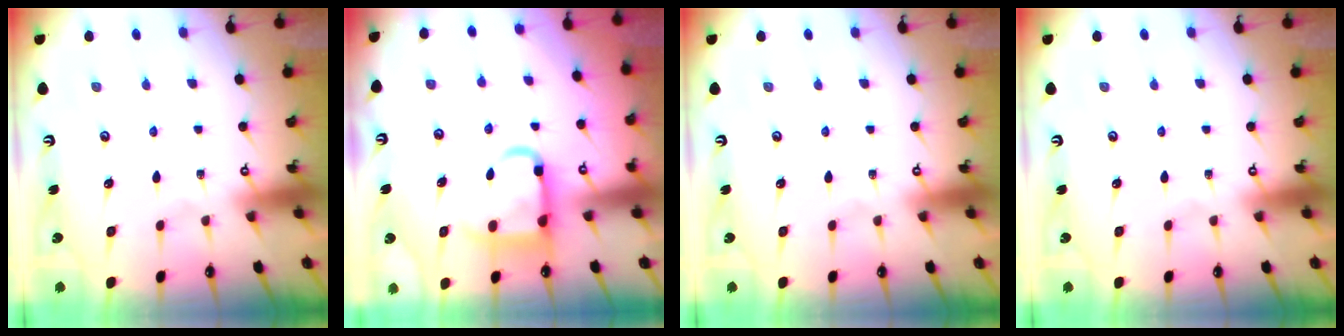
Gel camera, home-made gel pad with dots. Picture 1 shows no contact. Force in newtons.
{"total": 10.6, "press": 10.5, "slide": 1.6}
{"total": 0.0}
{"total": 0.0}